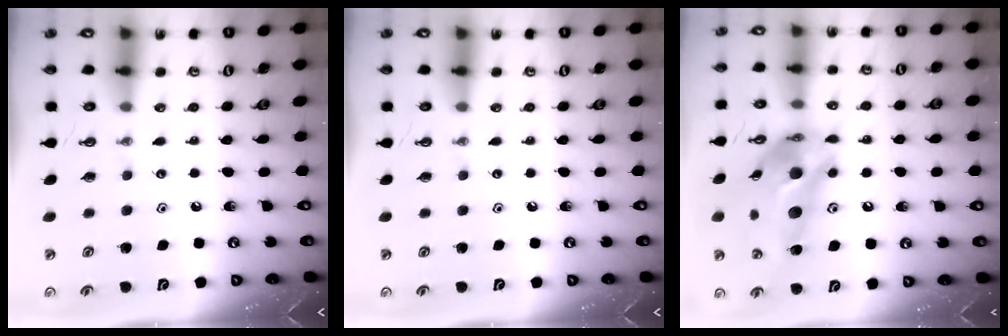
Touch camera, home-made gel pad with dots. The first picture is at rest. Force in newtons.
{"total": 0.0}
{"total": 20.2, "press": 19.9, "slide": 3.7}